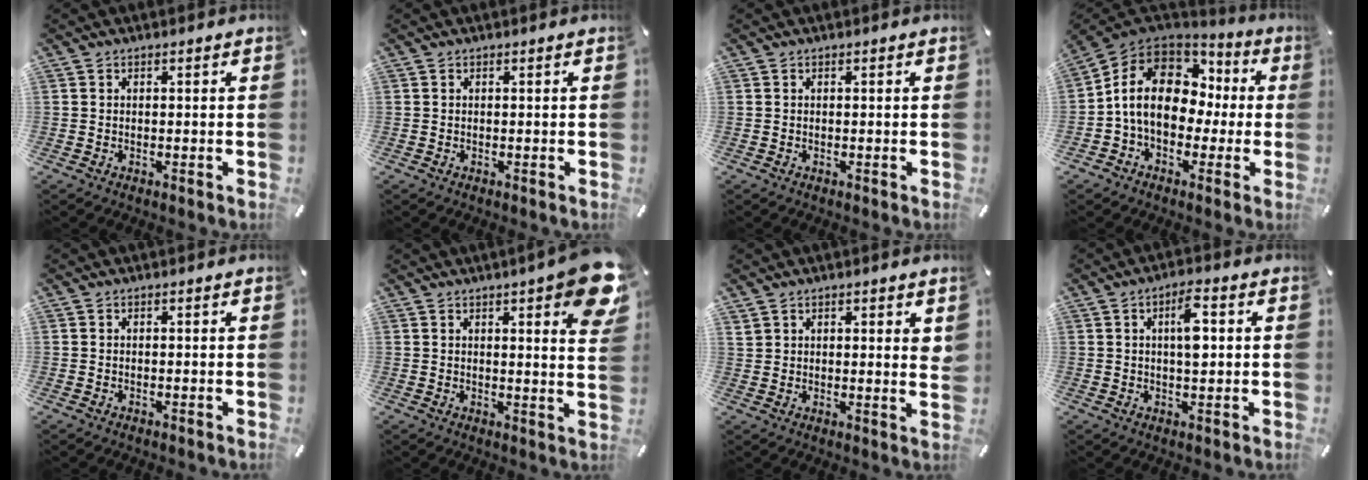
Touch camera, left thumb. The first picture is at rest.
{"total": 0.0}
{"total": 0.0}
{"total": 14.3, "force": [0.4, 11.2, 8.9], "torque": [-0.183, 0.012, 0.009]}
{"total": 0.0}
{"total": 10.3, "force": [5.6, 2.4, 8.3], "torque": [-0.116, -0.033, 0.092]}
{"total": 3.1, "force": [2.3, 1.3, 1.6], "torque": [-0.028, -0.007, 0.043]}
{"total": 6.6, "force": [1.3, 2.5, 6.0], "torque": [-0.094, 0.001, 0.015]}